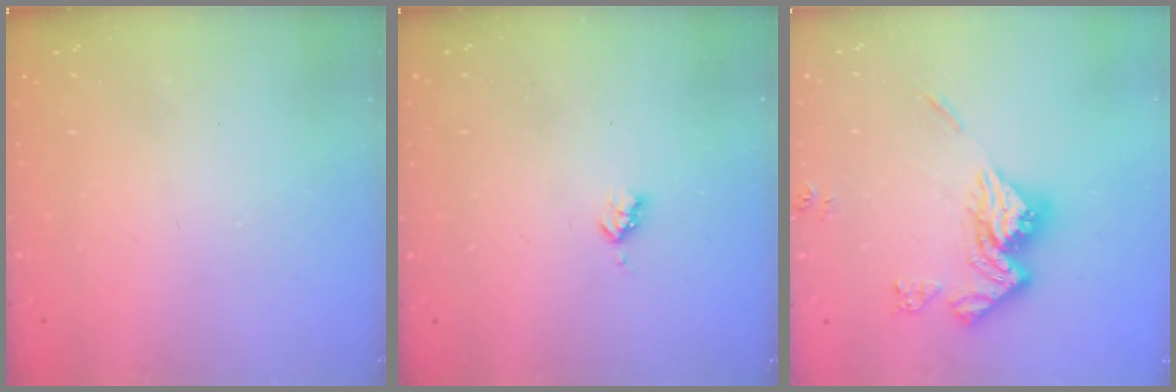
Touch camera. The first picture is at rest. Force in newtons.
{"total": 2.9, "press": 2.9, "slide": 0.5}
{"total": 15.2, "press": 15.2, "slide": 1.5}